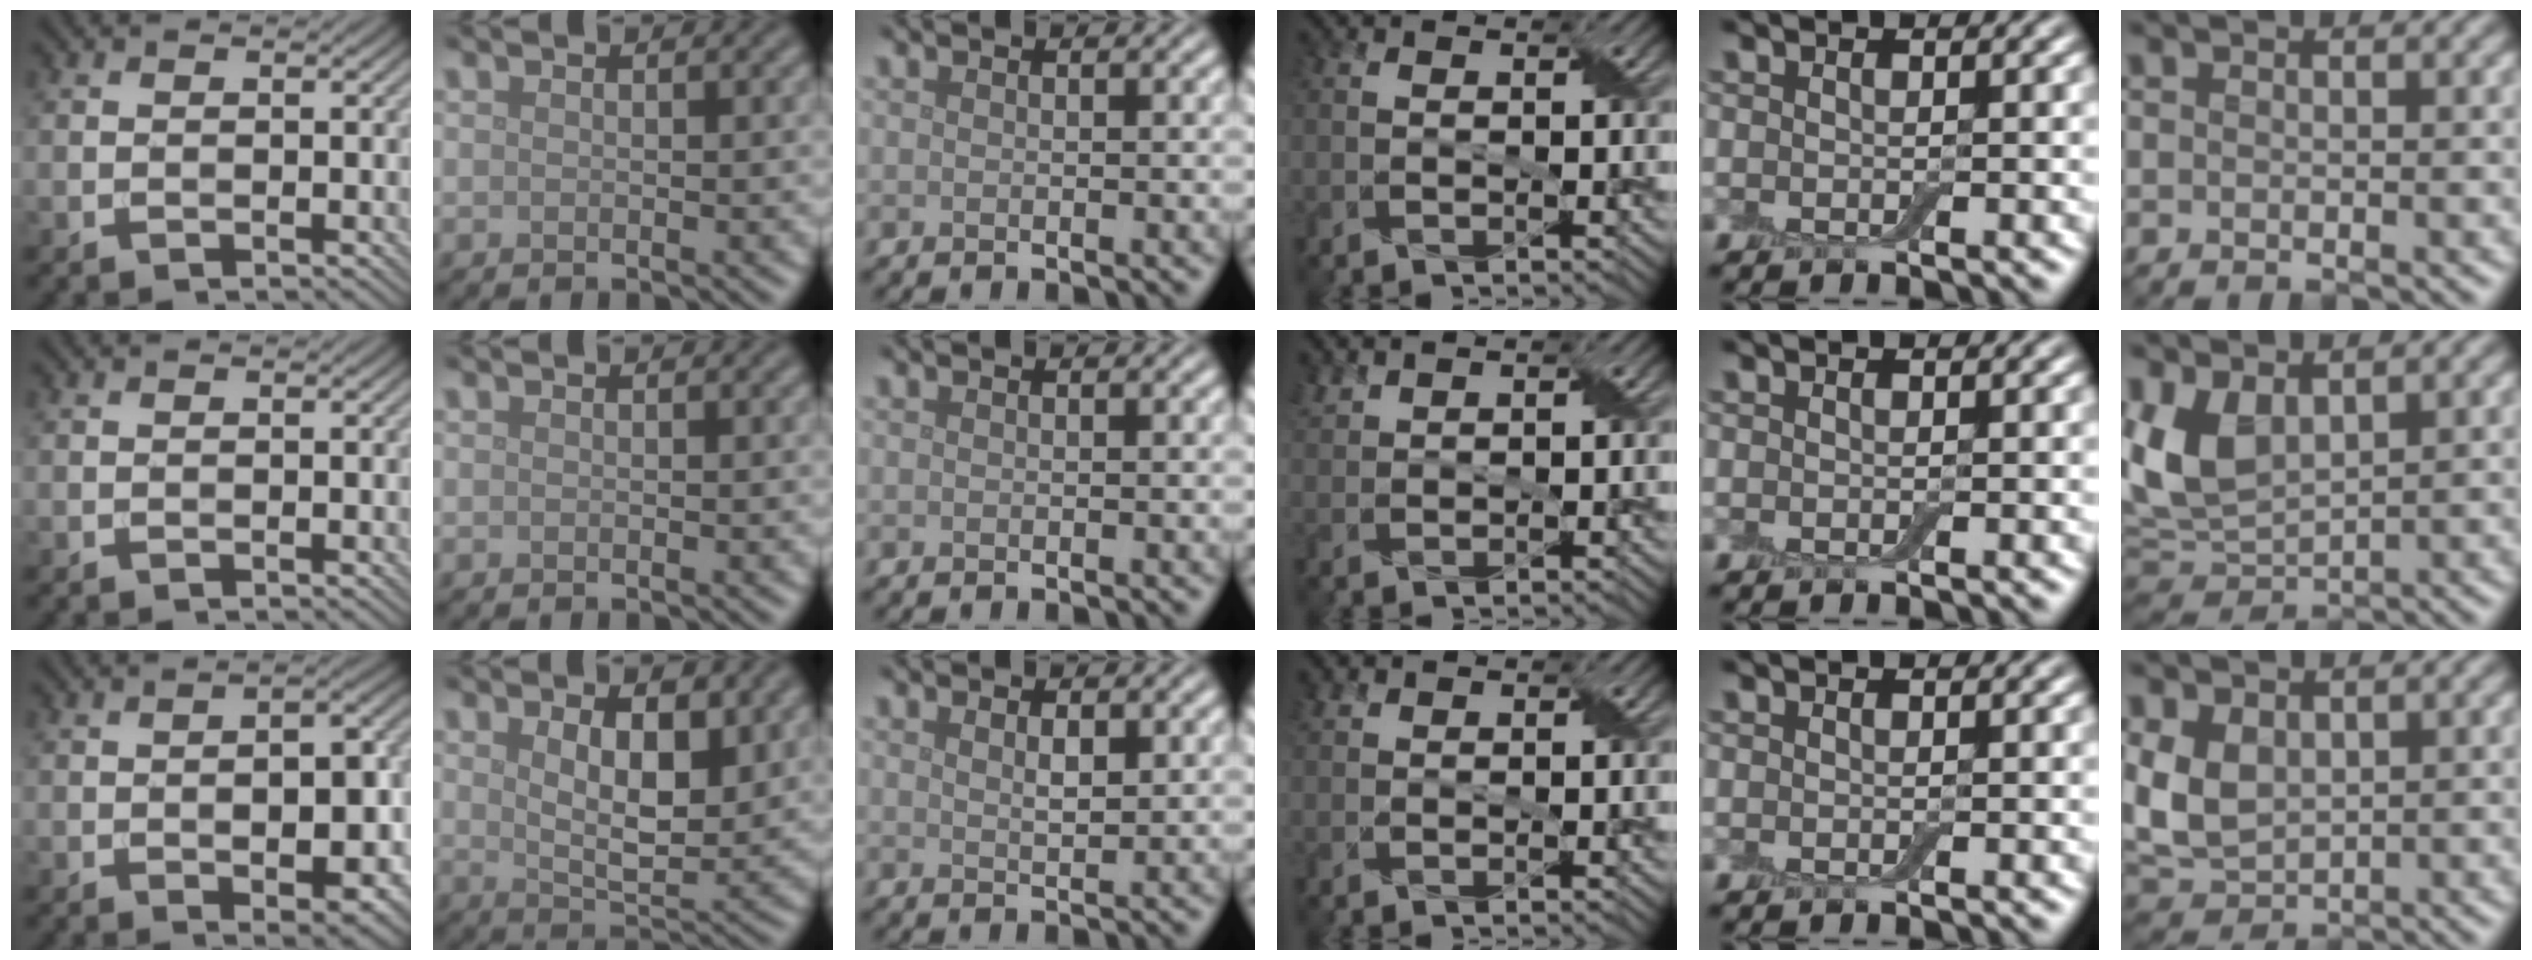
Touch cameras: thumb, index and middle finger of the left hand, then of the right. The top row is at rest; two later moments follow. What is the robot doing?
{"motion": "wrap", "object": "adhesive wrap"}